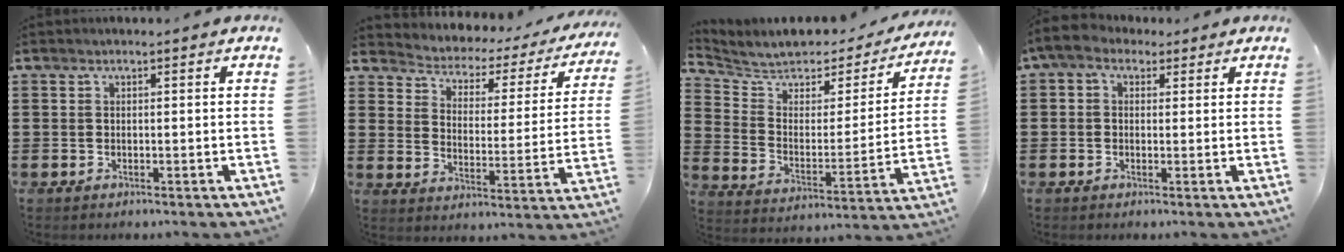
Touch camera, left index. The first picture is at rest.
{"total": 2.3, "force": [2.0, 1.0, 0.2], "torque": [-0.025, -0.026, 0.023]}
{"total": 5.6, "force": [5.1, 1.9, 1.4], "torque": [-0.062, -0.039, 0.084]}
{"total": 3.0, "force": [1.0, 1.9, 2.1], "torque": [-0.052, 0.005, 0.015]}